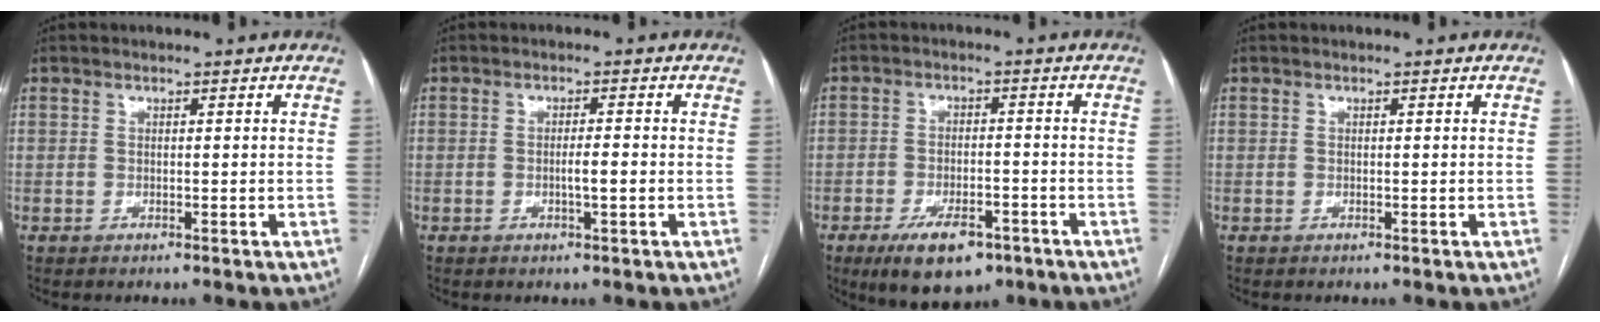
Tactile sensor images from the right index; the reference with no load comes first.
{"total": 2.2, "force": [-0.4, 0.2, 2.1], "torque": [-0.033, 0.001, -0.005]}
{"total": 9.0, "force": [-5.6, 4.1, 5.8], "torque": [-0.095, -0.006, -0.085]}
{"total": 0.0}